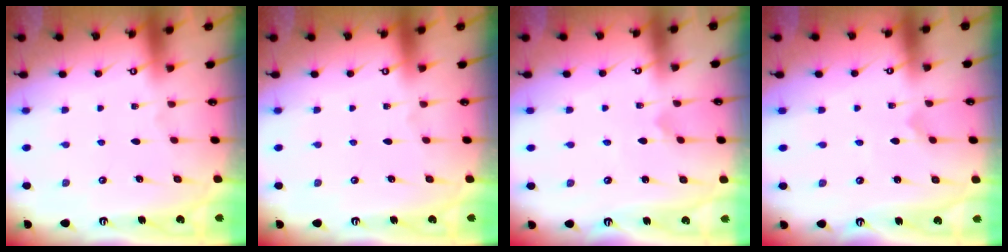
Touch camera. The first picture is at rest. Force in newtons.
{"total": 0.0}
{"total": 0.9, "press": 0.9, "slide": 0.0}
{"total": 0.0}